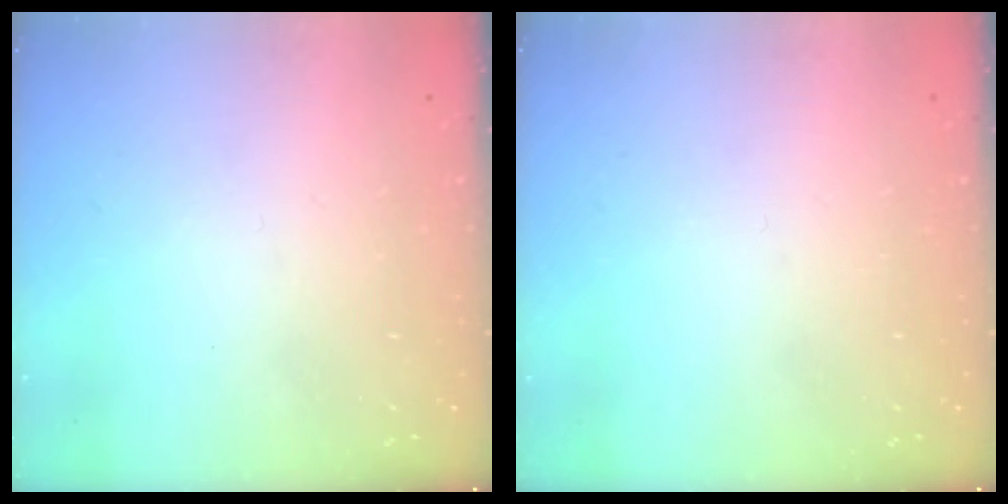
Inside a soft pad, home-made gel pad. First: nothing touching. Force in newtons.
{"total": 0.0}